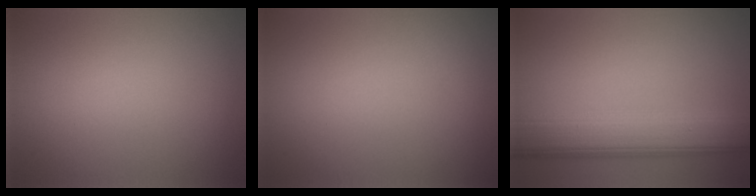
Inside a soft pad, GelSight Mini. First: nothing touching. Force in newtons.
{"total": 0.5, "press": 0.5, "slide": 0.0}
{"total": 9.2, "press": 9.2, "slide": 0.3}